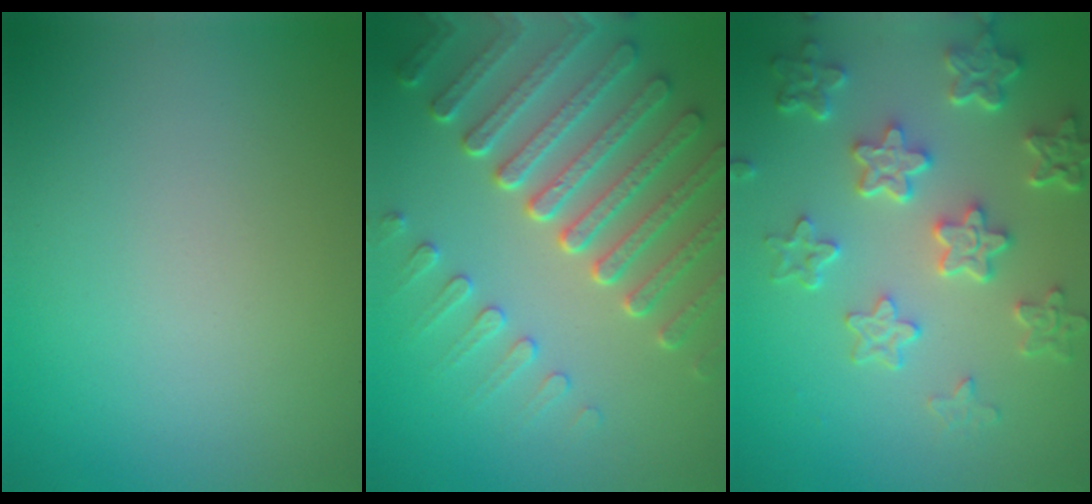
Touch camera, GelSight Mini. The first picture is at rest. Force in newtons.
{"total": 7.3, "press": 5.7, "slide": 4.6}
{"total": 6.1, "press": 4.7, "slide": 4.0}